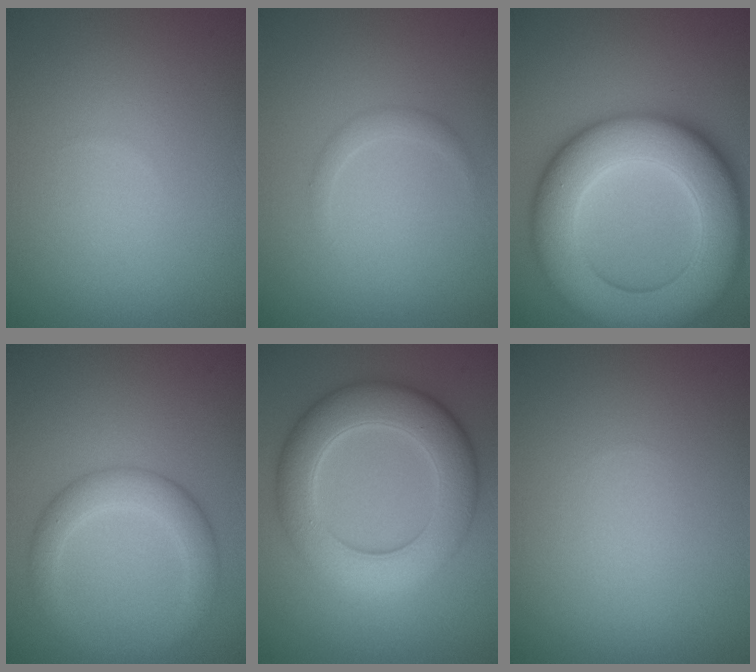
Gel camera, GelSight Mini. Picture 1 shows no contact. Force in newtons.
{"total": 1.1, "press": 1.1, "slide": 0.1}
{"total": 13.3, "press": 13.3, "slide": 0.4}
{"total": 3.6, "press": 3.6, "slide": 0.1}
{"total": 8.3, "press": 8.3, "slide": 0.6}
{"total": 0.0}